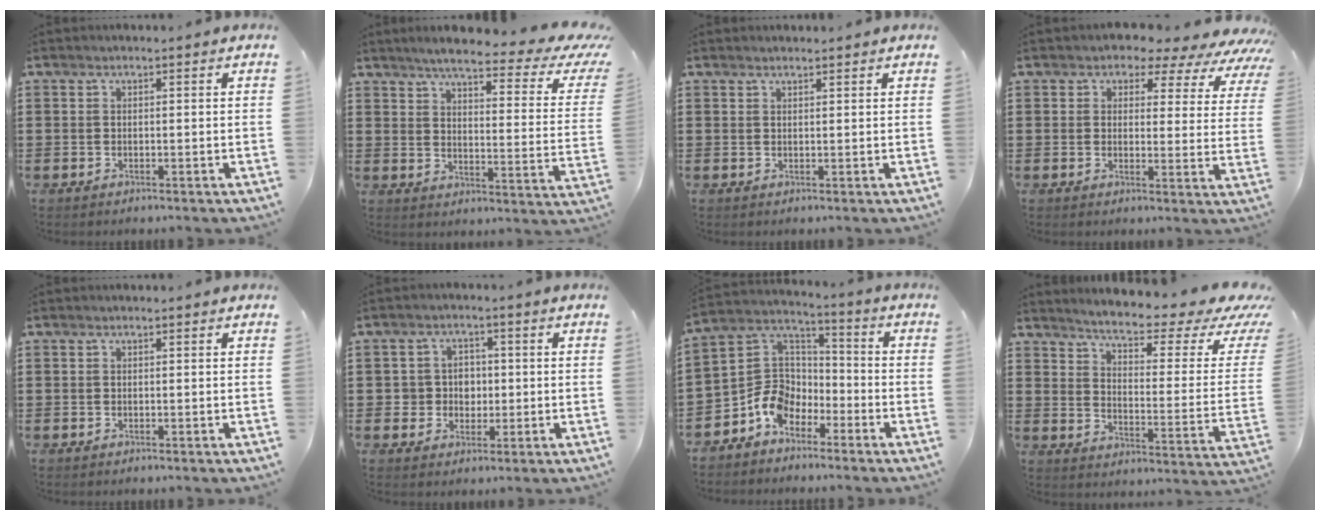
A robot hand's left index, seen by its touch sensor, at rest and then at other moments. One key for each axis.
{"total": 6.2, "fx": 4.7, "fy": 0.6, "fz": 3.9, "tx": -0.081, "ty": -0.035, "tz": 0.072}
{"total": 1.0, "fx": 1.0, "fy": 0.1, "fz": 0.2, "tx": -0.005, "ty": -0.001, "tz": 0.020}
{"total": 3.5, "fx": 2.8, "fy": 1.9, "fz": 1.0, "tx": -0.026, "ty": -0.019, "tz": 0.039}
{"total": 0.0}
{"total": 3.6, "fx": 0.0, "fy": 3.5, "fz": 1.1, "tx": -0.038, "ty": 0.010, "tz": -0.006}
{"total": 8.6, "fx": -5.4, "fy": 5.9, "fz": 3.1, "tx": -0.091, "ty": 0.014, "tz": -0.110}
{"total": 5.7, "fx": 4.1, "fy": 0.6, "fz": 3.8, "tx": -0.084, "ty": -0.034, "tz": 0.063}